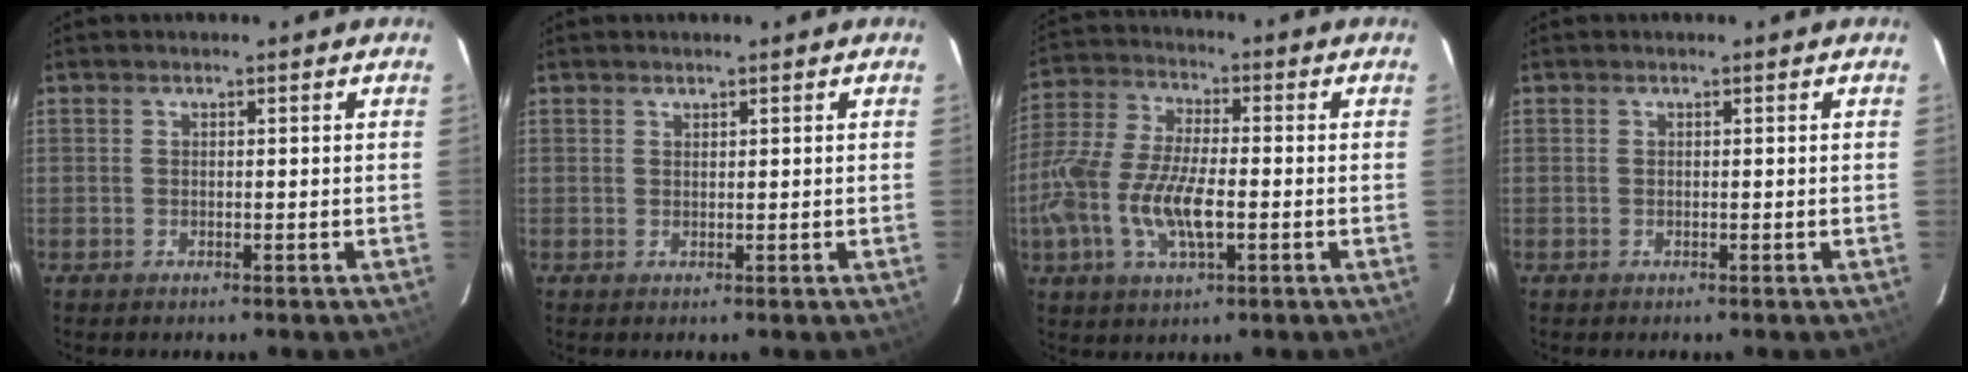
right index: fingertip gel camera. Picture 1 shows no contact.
{"total": 0.5, "force": [0.5, 0.1, 0.0], "torque": [0.000, 0.001, 0.010]}
{"total": 14.4, "force": [-3.7, 5.7, 12.7], "torque": [-0.277, -0.003, -0.073]}
{"total": 0.0}